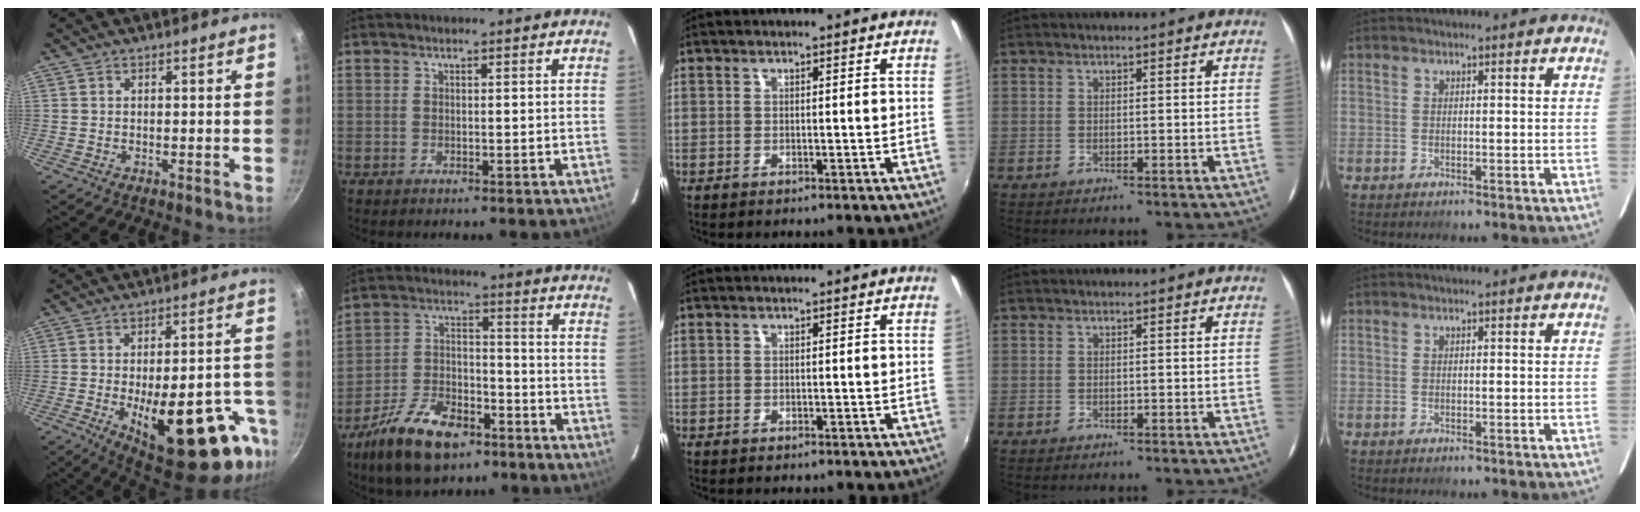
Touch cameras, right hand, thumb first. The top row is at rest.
{"thumb": {"total": 25.8, "force": [-9.9, 10.5, 21.4], "torque": [-0.232, 0.023, -0.121]}, "index": {"total": 15.6, "force": [-10.6, 7.4, 8.8], "torque": [-0.191, -0.006, -0.183]}}